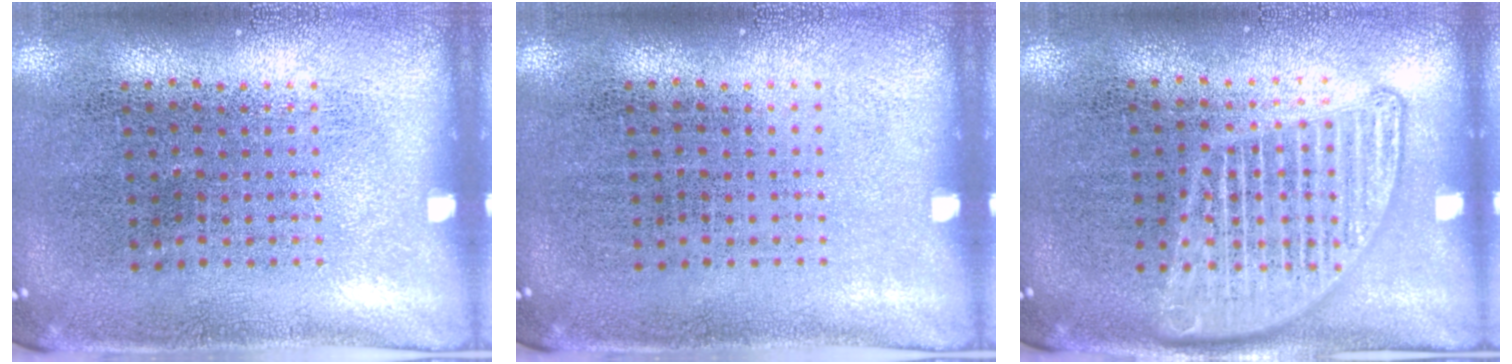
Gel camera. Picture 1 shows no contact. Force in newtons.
{"total": 0.0}
{"total": 1.7, "press": 1.7, "slide": 0.2}